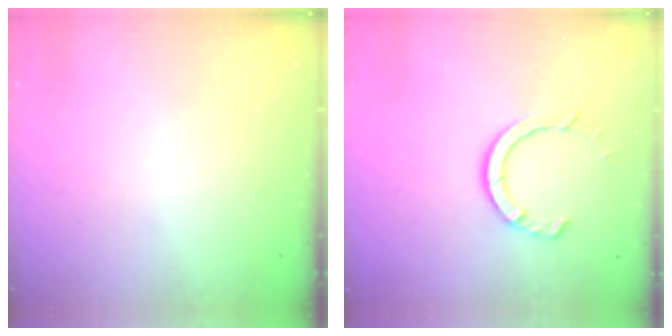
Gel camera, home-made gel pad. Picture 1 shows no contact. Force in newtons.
{"total": 7.5, "press": 7.4, "slide": 1.0}